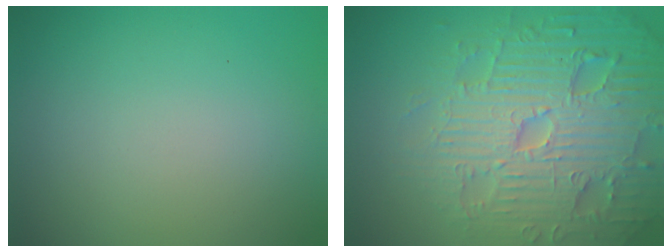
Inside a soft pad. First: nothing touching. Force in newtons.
{"total": 7.8, "press": 7.6, "slide": 1.7}